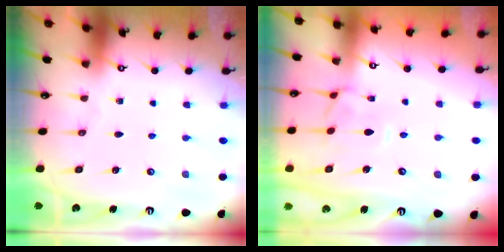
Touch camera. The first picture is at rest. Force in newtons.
{"total": 1.1, "press": 0.8, "slide": 0.7}